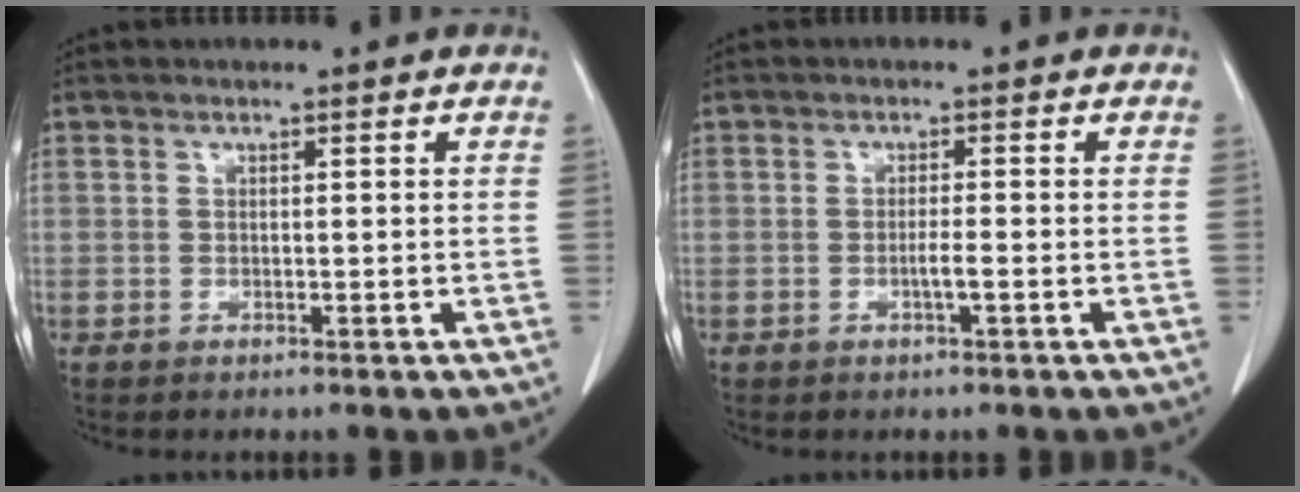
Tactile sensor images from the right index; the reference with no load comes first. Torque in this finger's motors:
{"motor_torque": [0.25, -0.20, 0.11, 0.04]}